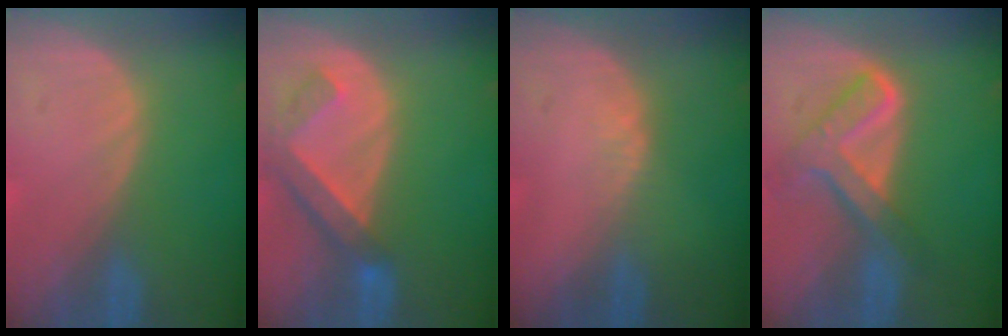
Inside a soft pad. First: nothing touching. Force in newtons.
{"total": 6.4, "press": 5.8, "slide": 2.7}
{"total": 1.2, "press": 0.9, "slide": 0.8}
{"total": 7.8, "press": 6.7, "slide": 4.1}